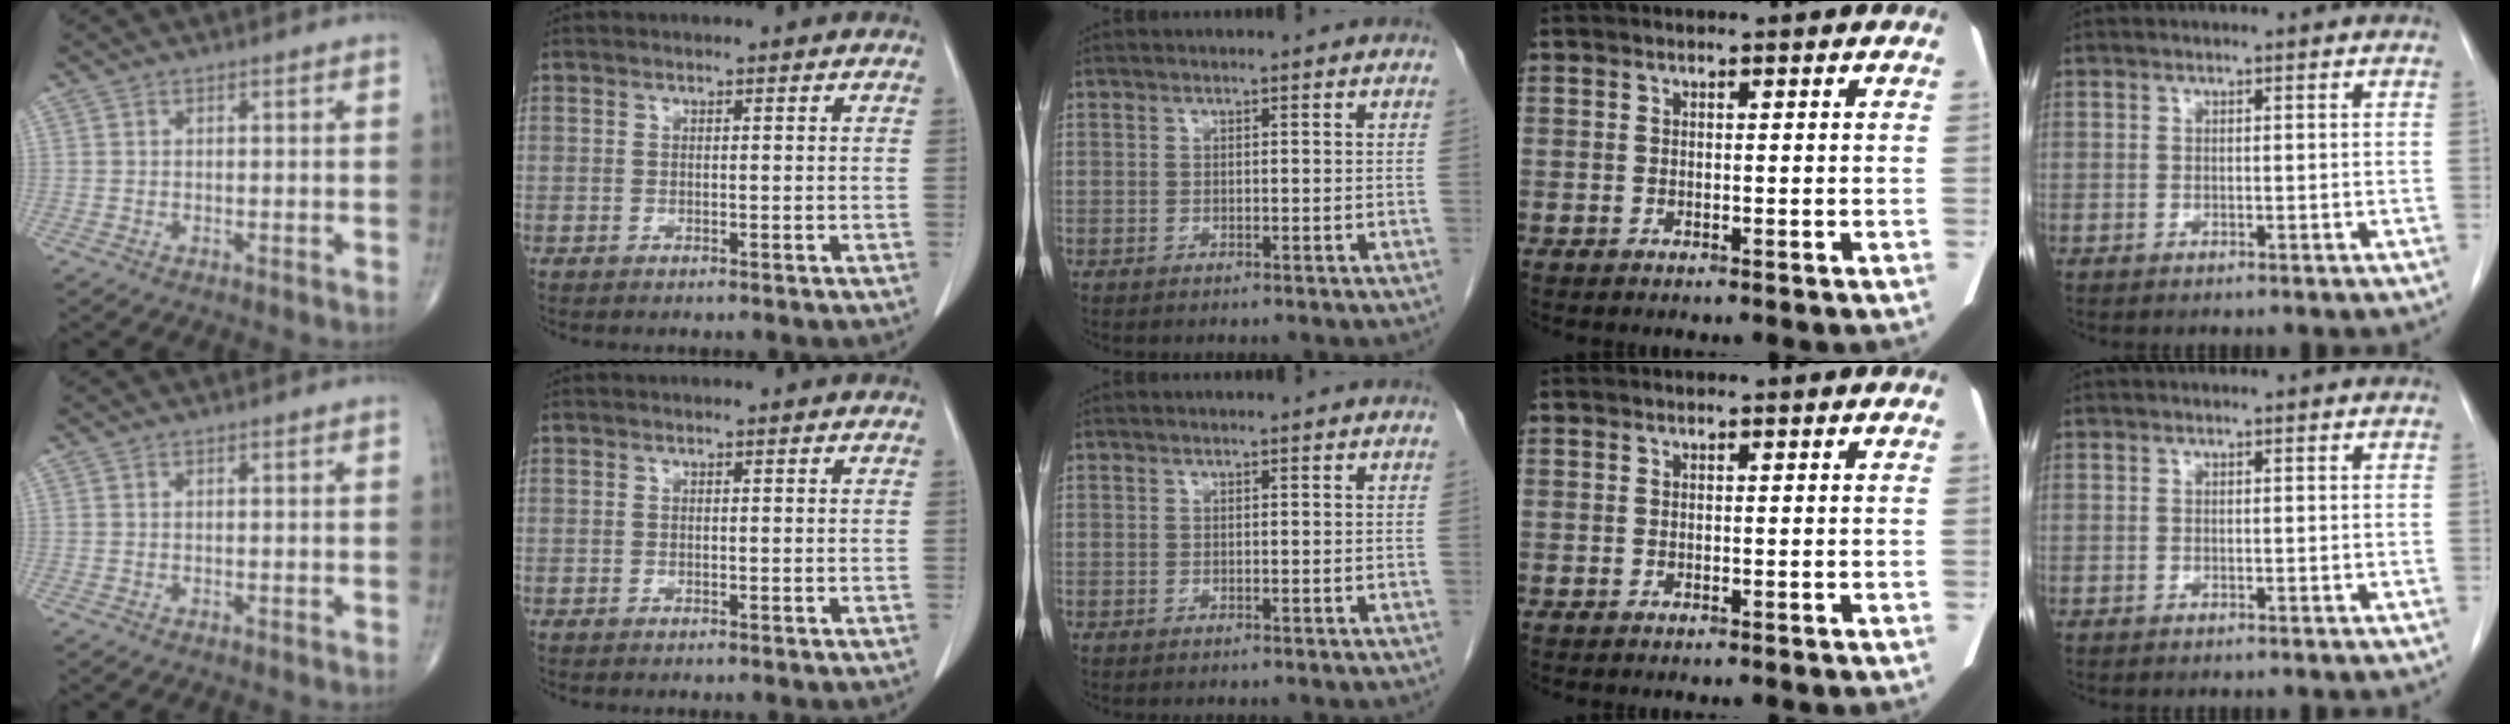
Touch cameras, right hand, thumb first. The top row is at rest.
{}